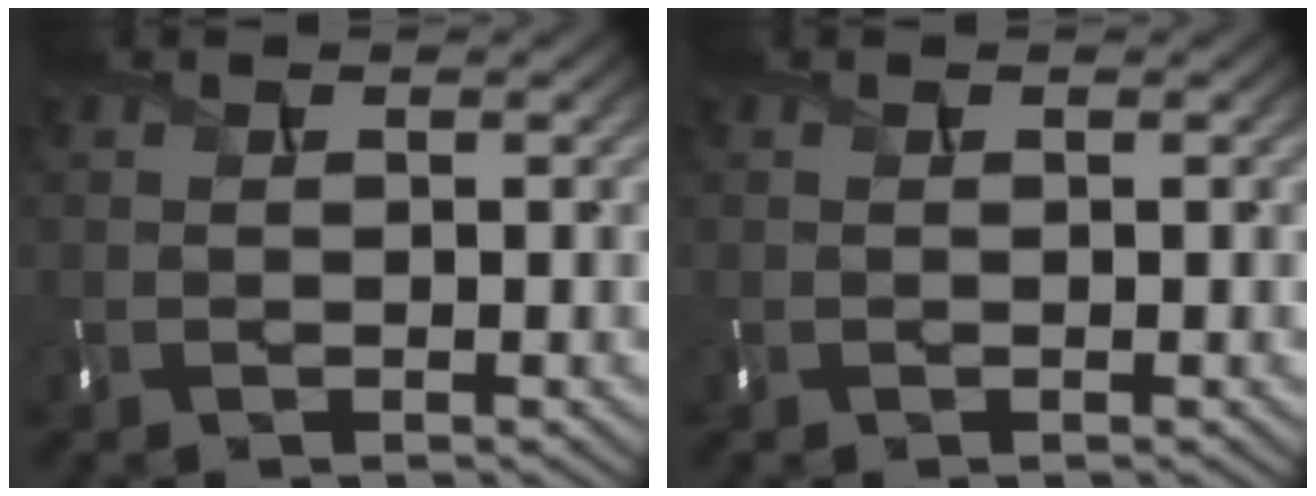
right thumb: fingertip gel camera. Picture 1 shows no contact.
{"total": 0.0}